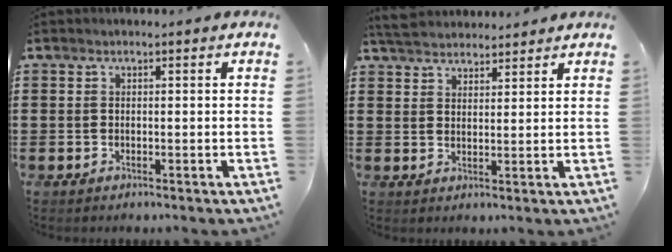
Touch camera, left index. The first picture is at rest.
{"total": 3.8, "force": [3.7, 0.8, 0.6], "torque": [-0.025, -0.001, 0.070]}